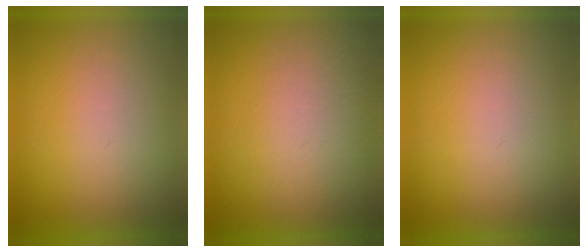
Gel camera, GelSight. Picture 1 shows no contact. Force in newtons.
{"total": 3.6}
{"total": 1.0}